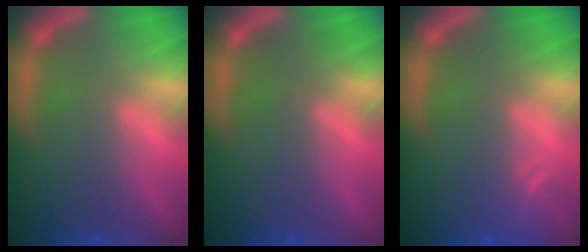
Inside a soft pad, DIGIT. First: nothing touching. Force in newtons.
{"total": 0.0}
{"total": 1.5}